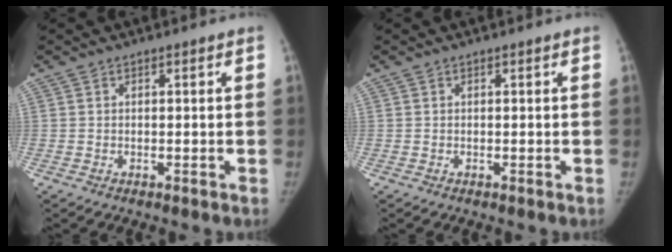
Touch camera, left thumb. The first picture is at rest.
{"total": 0.0}